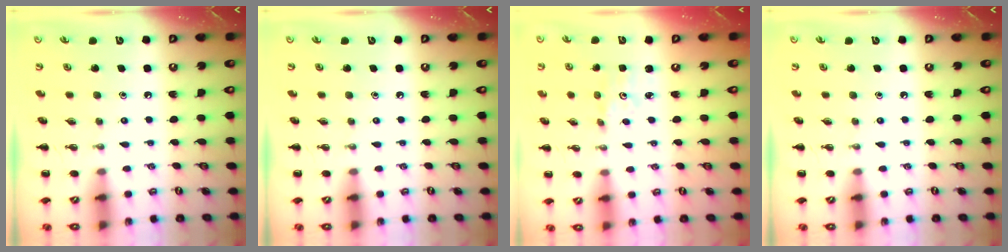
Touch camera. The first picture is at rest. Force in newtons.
{"total": 0.0}
{"total": 1.6, "press": 1.6, "slide": 0.4}
{"total": 0.0}